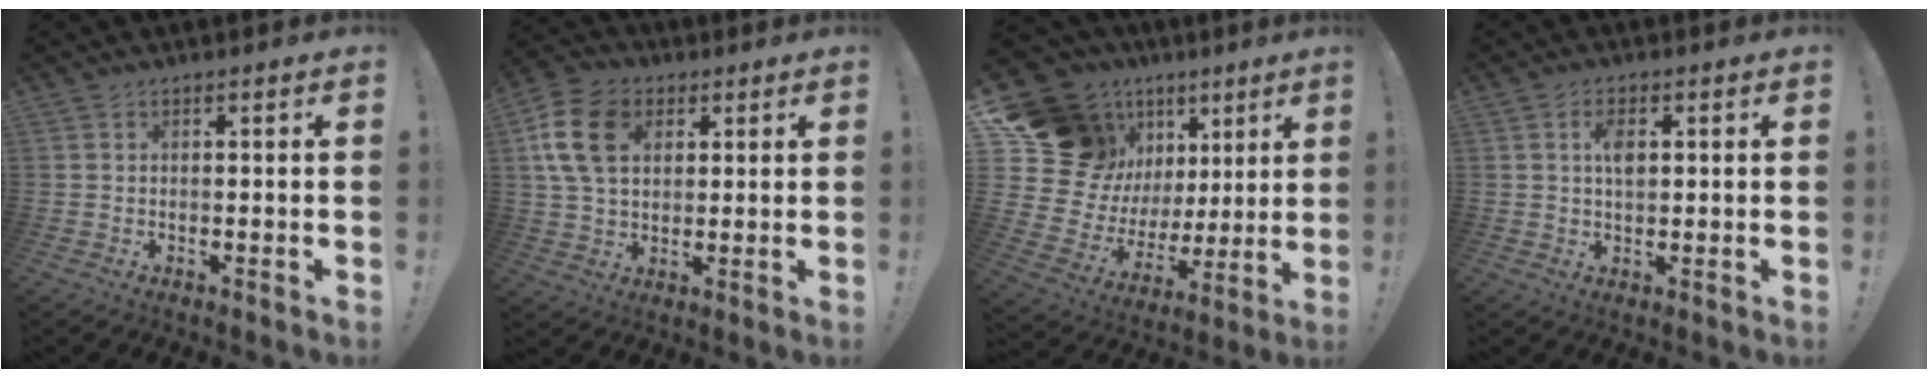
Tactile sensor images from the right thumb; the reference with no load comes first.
{"total": 15.1, "force": [4.4, 10.8, 9.6], "torque": [-0.182, 0.001, 0.086]}
{"total": 20.3, "force": [11.5, 14.2, 8.8], "torque": [-0.158, -0.084, 0.253]}
{"total": 4.9, "force": [1.1, 2.7, 4.0], "torque": [-0.063, 0.002, 0.015]}